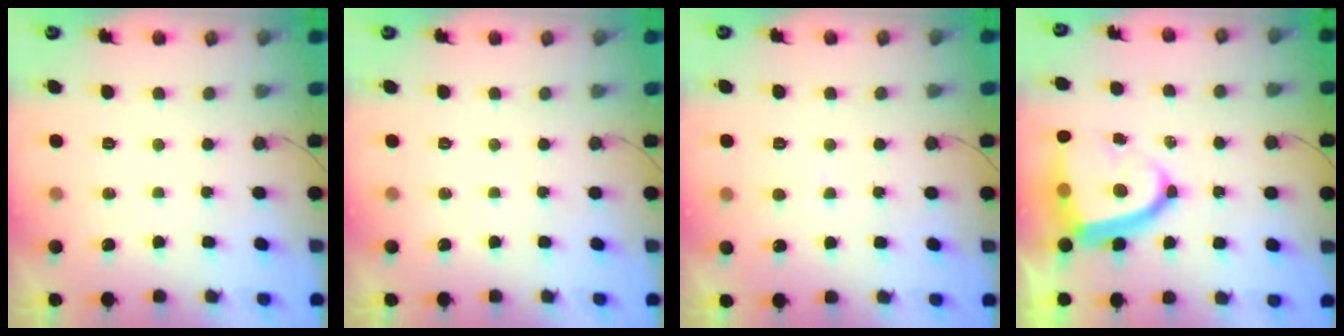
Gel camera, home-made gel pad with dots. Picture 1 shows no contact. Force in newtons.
{"total": 0.0}
{"total": 2.6, "press": 2.5, "slide": 0.3}
{"total": 14.5, "press": 14.5, "slide": 1.3}